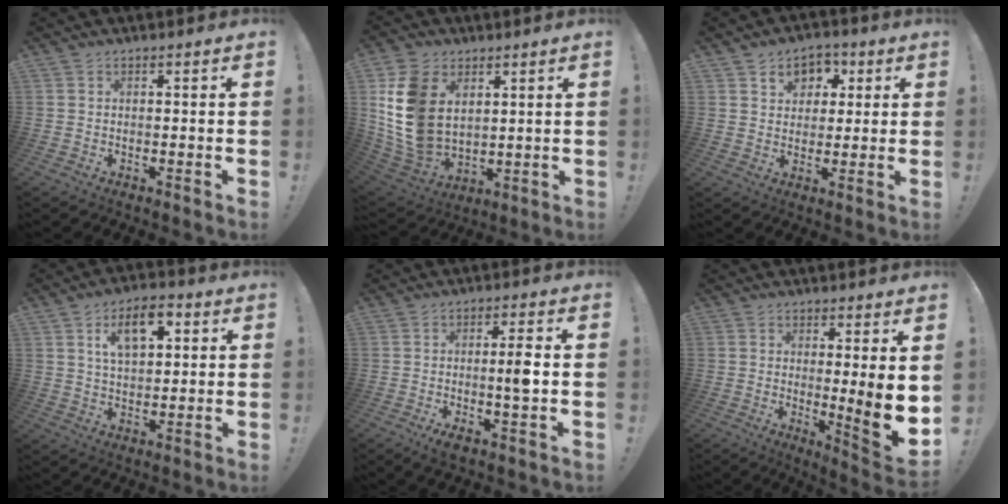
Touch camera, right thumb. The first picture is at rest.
{"total": 17.9, "force": [4.8, 12.9, 11.5], "torque": [-0.247, -0.018, 0.096]}
{"total": 7.1, "force": [2.3, 6.4, 2.2], "torque": [-0.029, -0.006, 0.044]}
{"total": 10.0, "force": [4.2, 5.4, 7.3], "torque": [-0.112, 0.003, 0.072]}
{"total": 6.3, "force": [-0.7, 0.3, 6.2], "torque": [-0.114, 0.004, -0.014]}
{"total": 11.5, "force": [-0.2, 0.6, 11.5], "torque": [-0.144, -0.035, 0.000]}